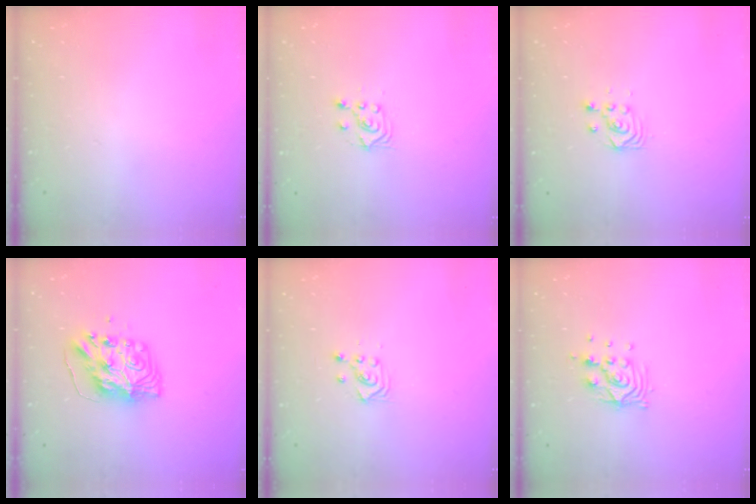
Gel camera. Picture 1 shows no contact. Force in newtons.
{"total": 5.0, "press": 5.0, "slide": 0.8}
{"total": 3.4, "press": 3.4, "slide": 0.2}
{"total": 9.9, "press": 9.9, "slide": 0.8}
{"total": 3.0, "press": 2.9, "slide": 0.8}
{"total": 9.3, "press": 9.3, "slide": 0.6}